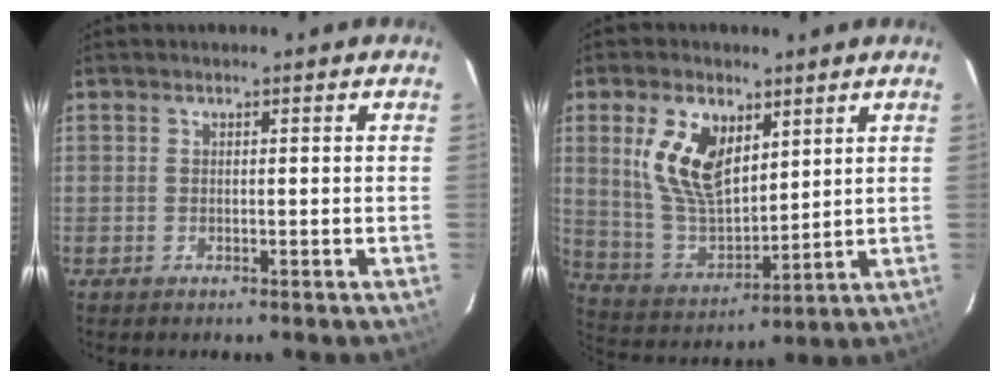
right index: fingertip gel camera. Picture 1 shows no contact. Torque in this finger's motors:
{"motor_torque": [1.30, 0.84, 0.42, 0.18]}